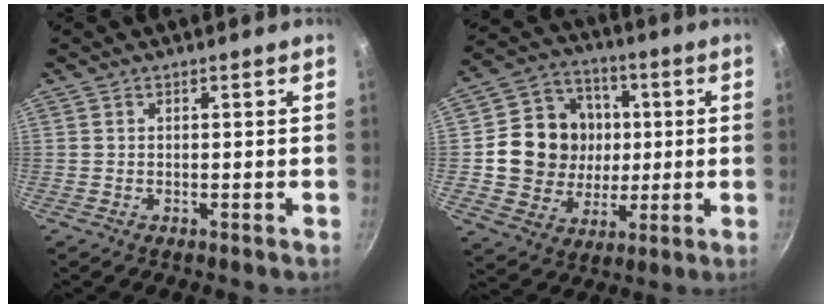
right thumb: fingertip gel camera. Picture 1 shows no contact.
{"total": 15.8, "force": [1.1, 14.3, 6.7], "torque": [-0.088, 0.016, 0.020]}